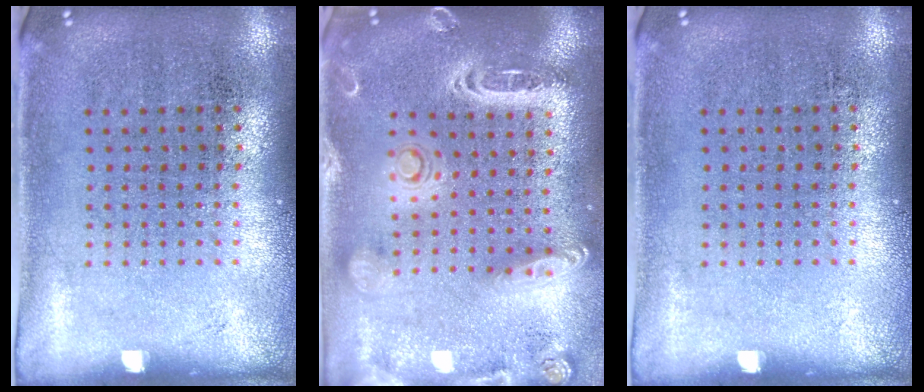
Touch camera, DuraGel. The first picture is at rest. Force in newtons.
{"total": 2.6, "press": 2.3, "slide": 1.2}
{"total": 0.0}